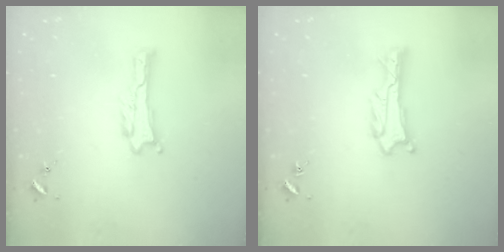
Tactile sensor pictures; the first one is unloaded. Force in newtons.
{"total": 1.0, "press": 1.0, "slide": 0.1}